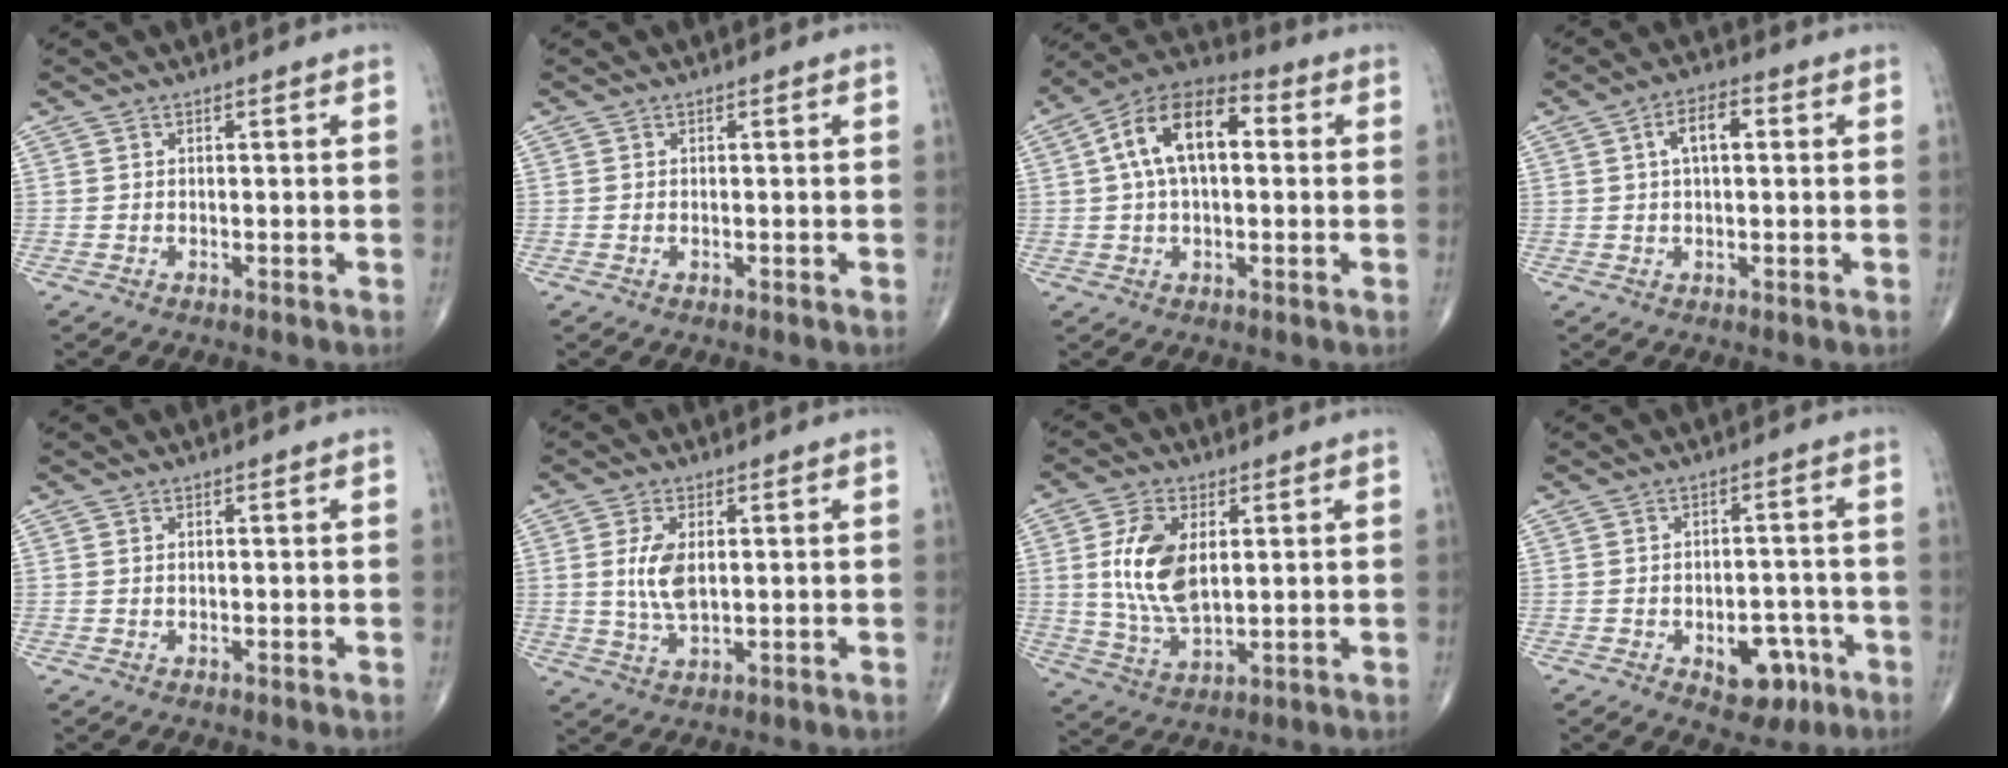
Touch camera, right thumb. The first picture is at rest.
{"total": 0.0}
{"total": 14.1, "force": [2.4, 7.7, 11.6], "torque": [-0.198, 0.034, 0.031]}
{"total": 5.8, "force": [1.2, 2.8, 4.9], "torque": [-0.082, 0.014, 0.016]}
{"total": 0.0}
{"total": 6.4, "force": [0.9, 3.1, 5.5], "torque": [-0.113, -0.008, 0.021]}
{"total": 11.6, "force": [2.2, 6.2, 9.6], "torque": [-0.184, -0.014, 0.048]}
{"total": 7.9, "force": [-3.5, 4.8, 5.2], "torque": [-0.037, 0.026, -0.038]}